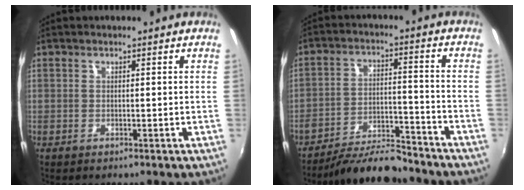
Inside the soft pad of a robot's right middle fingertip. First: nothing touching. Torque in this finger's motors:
{"motor_torque": [-0.45, -0.56, 0.20, 0.02]}